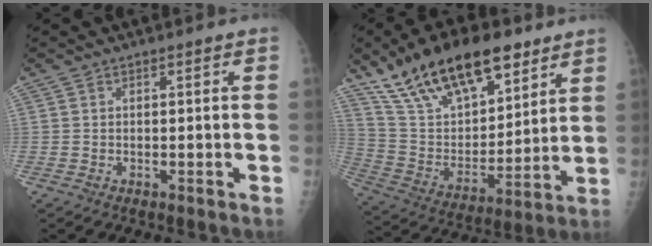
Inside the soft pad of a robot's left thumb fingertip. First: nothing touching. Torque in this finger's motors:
{"motor_torque": [0.42, 0.45, 1.18, -1.59, 0.46]}